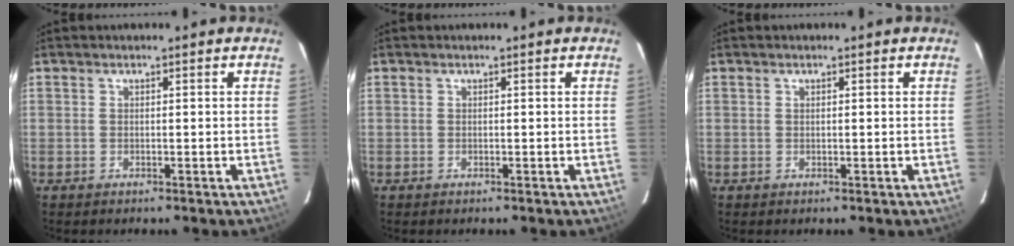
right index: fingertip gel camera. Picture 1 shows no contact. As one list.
[{"total": 0.0}, {"total": 0.0}]